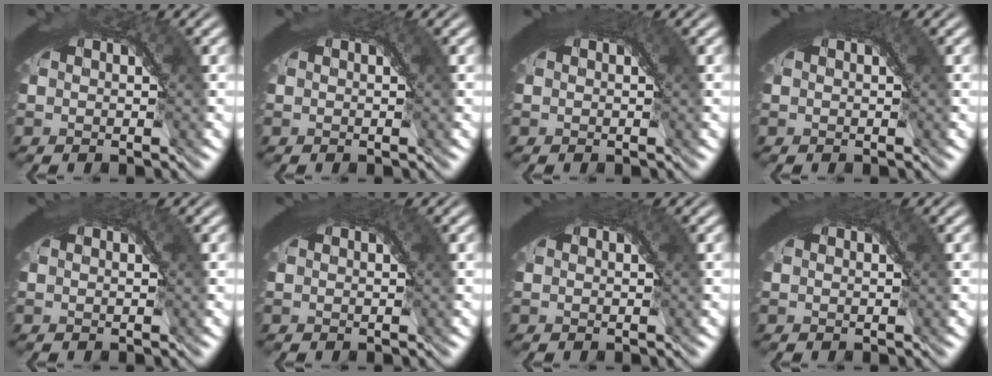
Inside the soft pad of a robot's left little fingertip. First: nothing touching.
{"total": 0.5, "force": [0.2, 0.2, 0.4], "torque": [-0.005, 0.000, 0.002]}
{"total": 1.5, "force": [0.9, 0.4, 1.2], "torque": [-0.010, 0.003, 0.010]}
{"total": 1.5, "force": [0.9, 0.3, 1.1], "torque": [-0.011, 0.002, 0.010]}
{"total": 0.9, "force": [0.4, 0.3, 0.7], "torque": [-0.005, 0.002, 0.005]}
{"total": 1.4, "force": [0.8, 0.3, 1.1], "torque": [-0.009, 0.002, 0.009]}
{"total": 1.3, "force": [0.7, 0.3, 1.0], "torque": [-0.007, 0.001, 0.009]}
{"total": 1.1, "force": [0.7, 0.2, 0.9], "torque": [-0.006, 0.002, 0.008]}